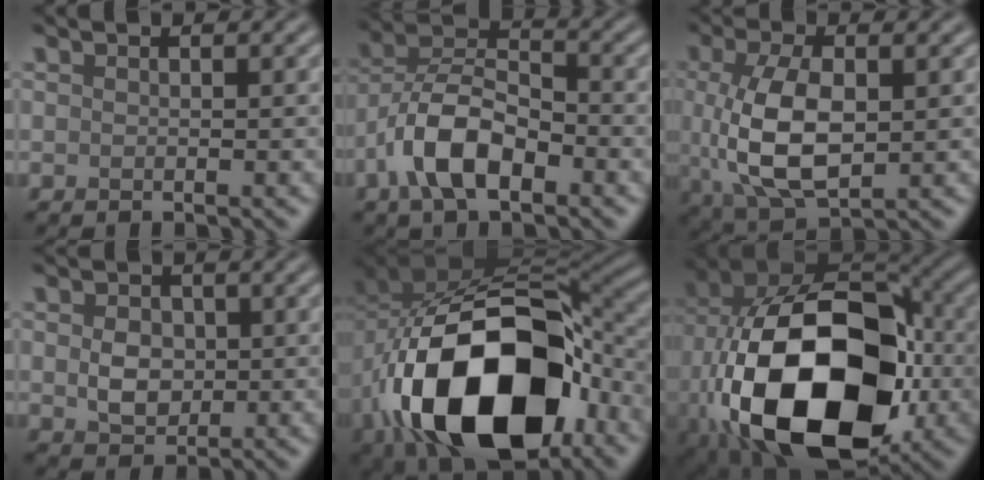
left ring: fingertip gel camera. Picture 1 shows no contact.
{"total": 6.8, "force": [-3.2, 3.4, 5.0], "torque": [-0.084, 0.012, -0.069]}
{"total": 7.7, "force": [0.0, 4.0, 6.6], "torque": [-0.144, -0.005, 0.004]}
{"total": 2.9, "force": [0.2, 2.4, 1.7], "torque": [-0.035, -0.003, 0.000]}
{"total": 18.2, "force": [-5.8, 11.3, 13.0], "torque": [-0.231, -0.038, -0.086]}
{"total": 19.5, "force": [-4.7, 12.2, 14.5], "torque": [-0.281, -0.027, -0.073]}